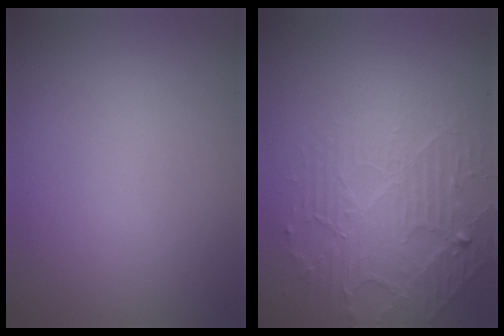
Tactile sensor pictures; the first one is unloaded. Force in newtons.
{"total": 4.7, "press": 3.6, "slide": 3.0}